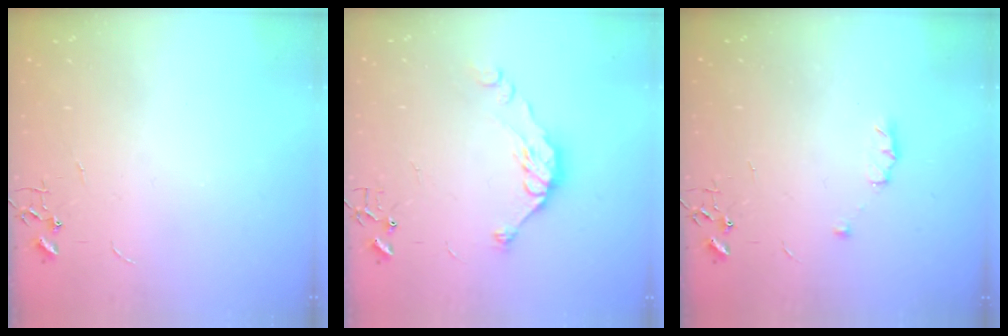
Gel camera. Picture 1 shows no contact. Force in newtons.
{"total": 11.6, "press": 11.6, "slide": 0.7}
{"total": 4.9, "press": 4.8, "slide": 0.8}